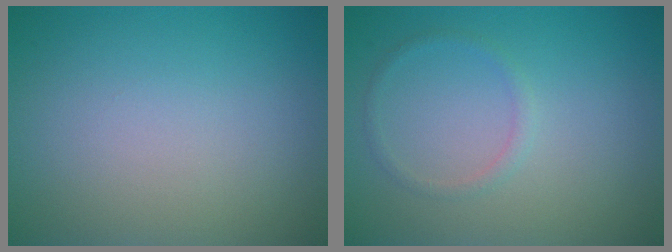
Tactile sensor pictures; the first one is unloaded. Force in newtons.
{"total": 1.0, "press": 0.9, "slide": 0.2}